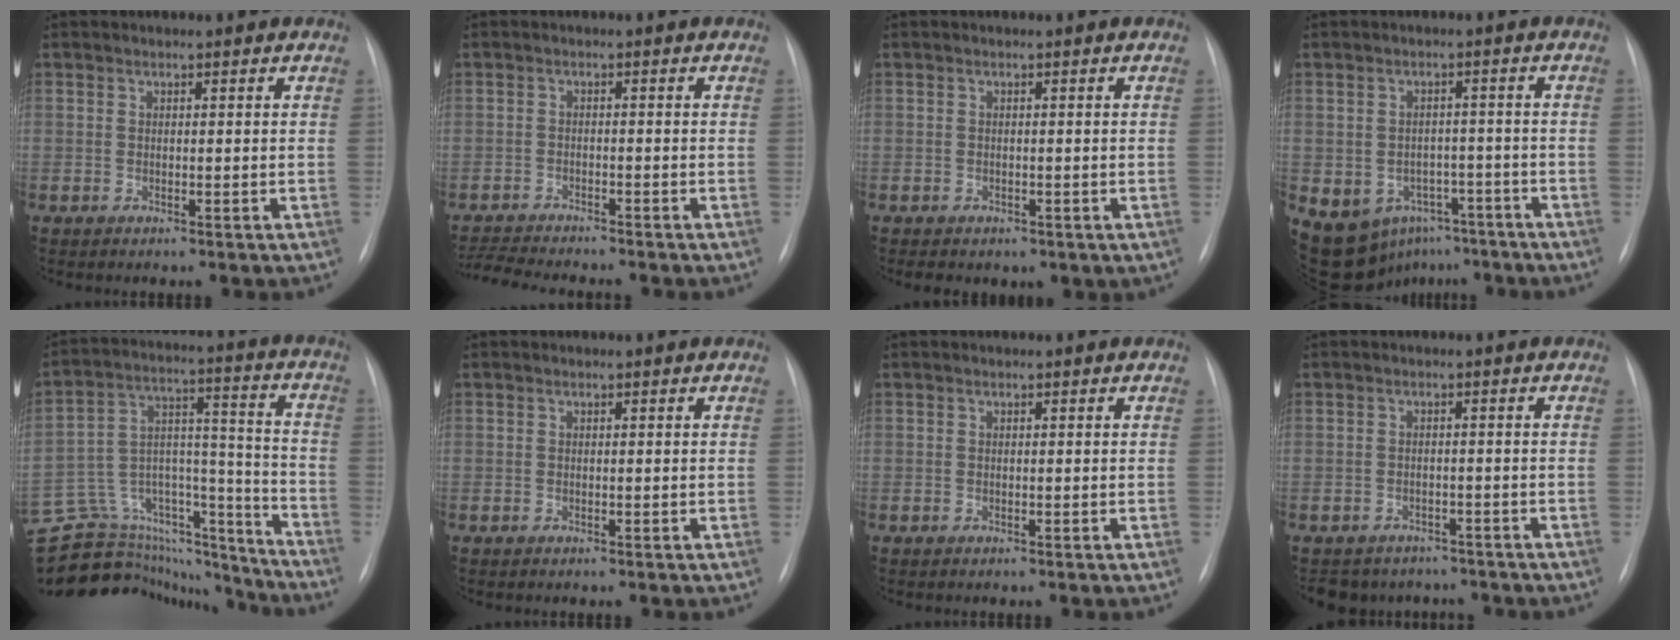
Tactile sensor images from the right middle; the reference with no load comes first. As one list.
[{"total": 7.8, "force": [-7.3, 0.1, 2.8], "torque": [-0.047, -0.016, -0.115]}, {"total": 3.6, "force": [-2.0, 2.3, 1.9], "torque": [-0.029, -0.001, -0.013]}, {"total": 16.2, "force": [-9.1, 12.1, 5.7], "torque": [-0.141, 0.016, -0.105]}, {"total": 23.6, "force": [-21.7, 7.4, 5.2], "torque": [-0.129, 0.064, -0.328]}, {"total": 0.0}, {"total": 0.0}, {"total": 7.1, "force": [-6.2, 3.5, 0.4], "torque": [-0.006, 0.008, -0.073]}]